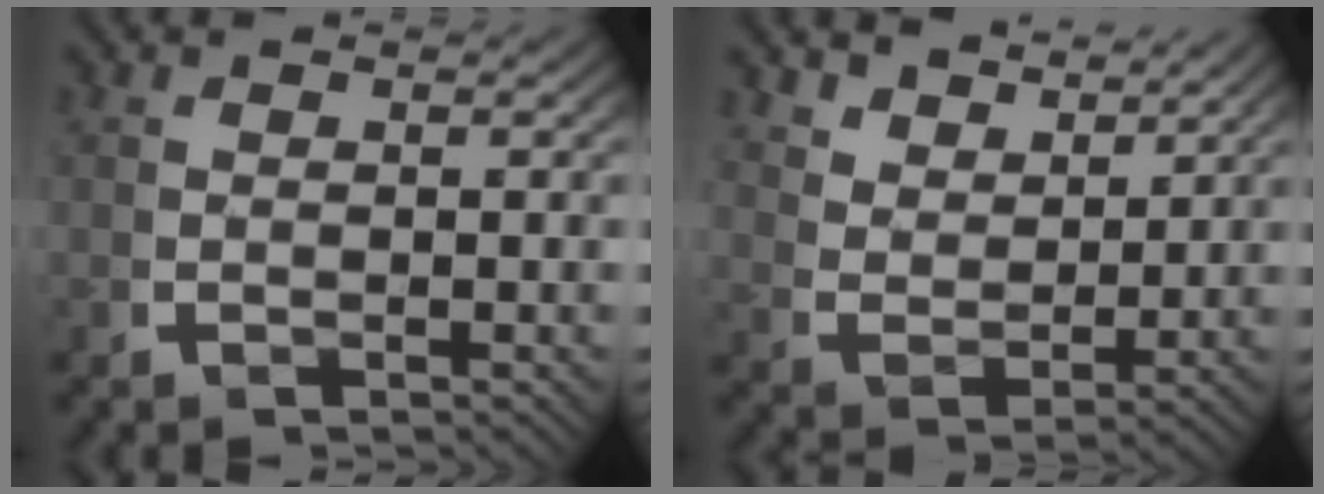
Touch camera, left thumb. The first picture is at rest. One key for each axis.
{"total": 3.9, "fx": 3.1, "fy": 1.7, "fz": 1.8, "tx": -0.033, "ty": -0.007, "tz": 0.064}